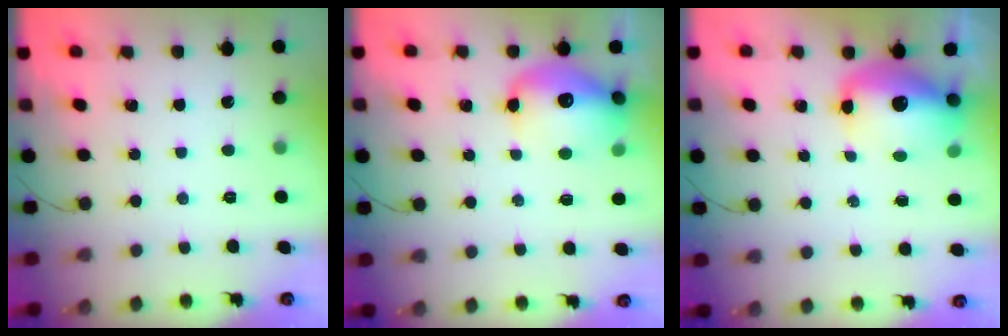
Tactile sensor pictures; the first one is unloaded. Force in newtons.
{"total": 14.6, "press": 14.2, "slide": 3.4}
{"total": 12.8, "press": 12.4, "slide": 2.9}